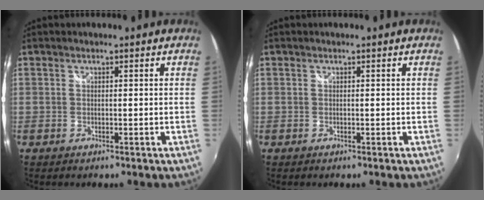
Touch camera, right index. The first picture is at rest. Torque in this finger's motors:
{"motor_torque": [0.00, 0.01, 0.00, 0.00]}